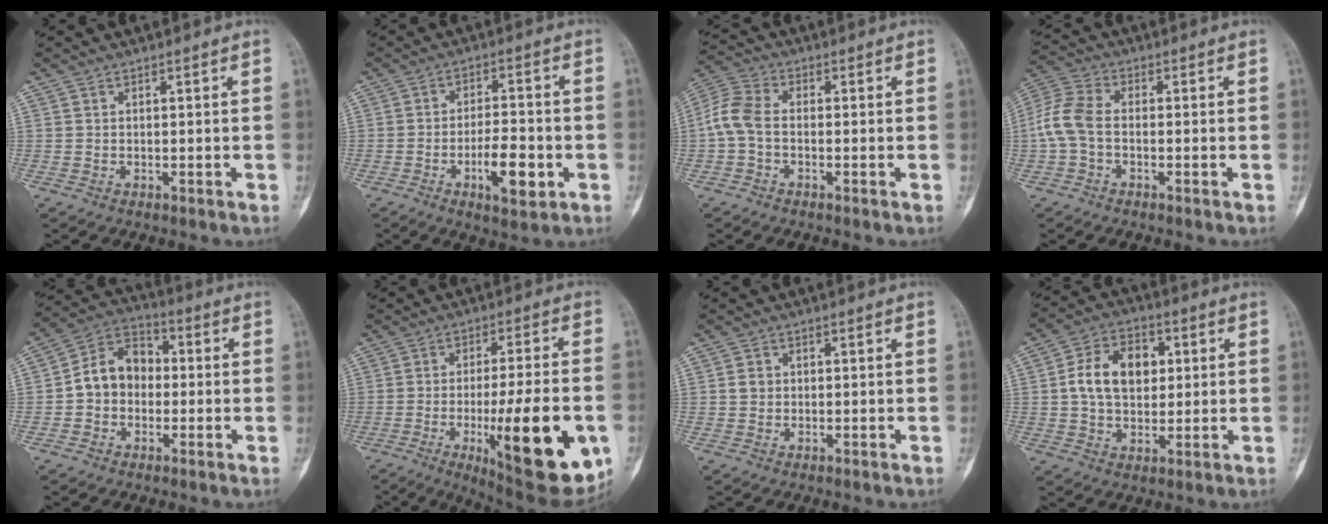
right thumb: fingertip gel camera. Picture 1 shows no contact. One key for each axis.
{"total": 8.8, "fx": -3.0, "fy": 3.5, "fz": 7.6, "tx": -0.117, "ty": 0.015, "tz": -0.046}
{"total": 6.2, "fx": -1.0, "fy": 3.8, "fz": 4.8, "tx": -0.110, "ty": 0.016, "tz": -0.033}
{"total": 7.0, "fx": -1.0, "fy": 4.2, "fz": 5.5, "tx": -0.128, "ty": 0.018, "tz": -0.032}
{"total": 10.2, "fx": -0.6, "fy": 8.1, "fz": 6.2, "tx": -0.083, "ty": 0.036, "tz": -0.024}
{"total": 22.8, "fx": -6.5, "fy": 6.0, "fz": 21.0, "tx": -0.280, "ty": -0.004, "tz": -0.078}
{"total": 1.8, "fx": 0.1, "fy": 1.6, "fz": 0.7, "tx": -0.007, "ty": 0.003, "tz": 0.002}
{"total": 12.2, "fx": 1.9, "fy": 8.4, "fz": 8.7, "tx": -0.127, "ty": 0.009, "tz": 0.028}